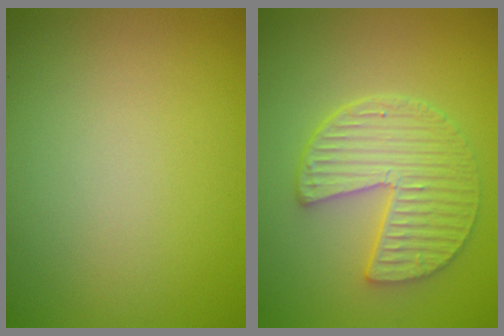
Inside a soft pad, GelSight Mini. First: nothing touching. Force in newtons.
{"total": 4.9, "press": 4.2, "slide": 2.5}